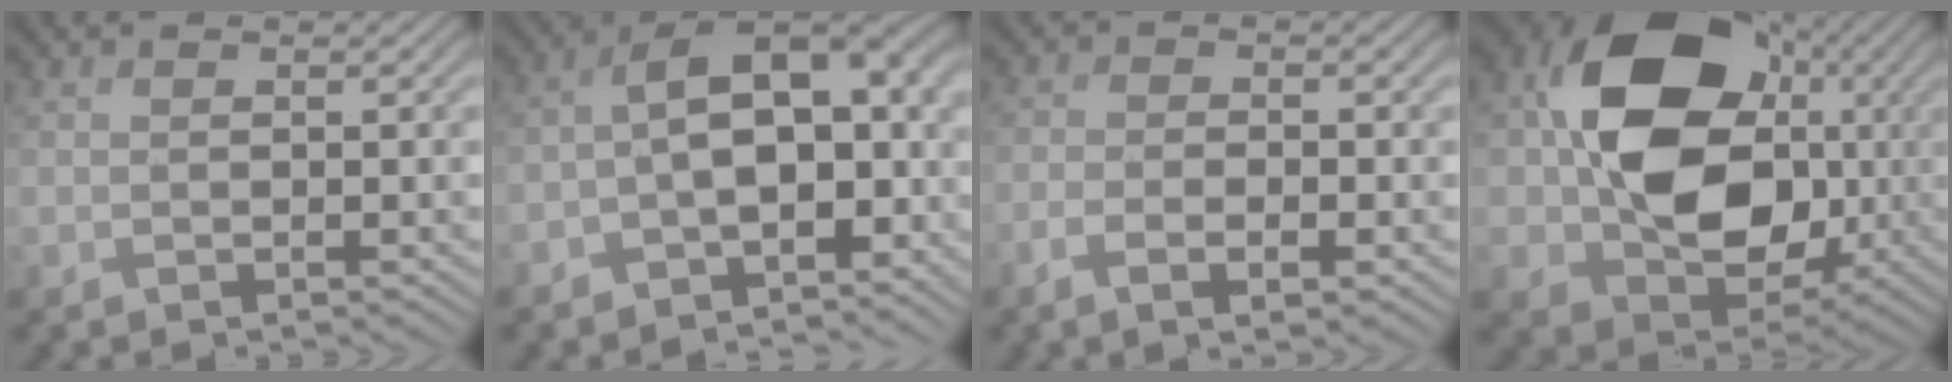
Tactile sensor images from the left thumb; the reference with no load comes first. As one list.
[{"total": 13.8, "force": [-2.2, 7.4, 11.4], "torque": [-0.193, -0.007, -0.024]}, {"total": 3.4, "force": [-1.7, 1.3, 2.7], "torque": [-0.058, -0.003, -0.033]}, {"total": 17.0, "force": [1.8, 13.2, 10.6], "torque": [-0.193, -0.003, 0.035]}]